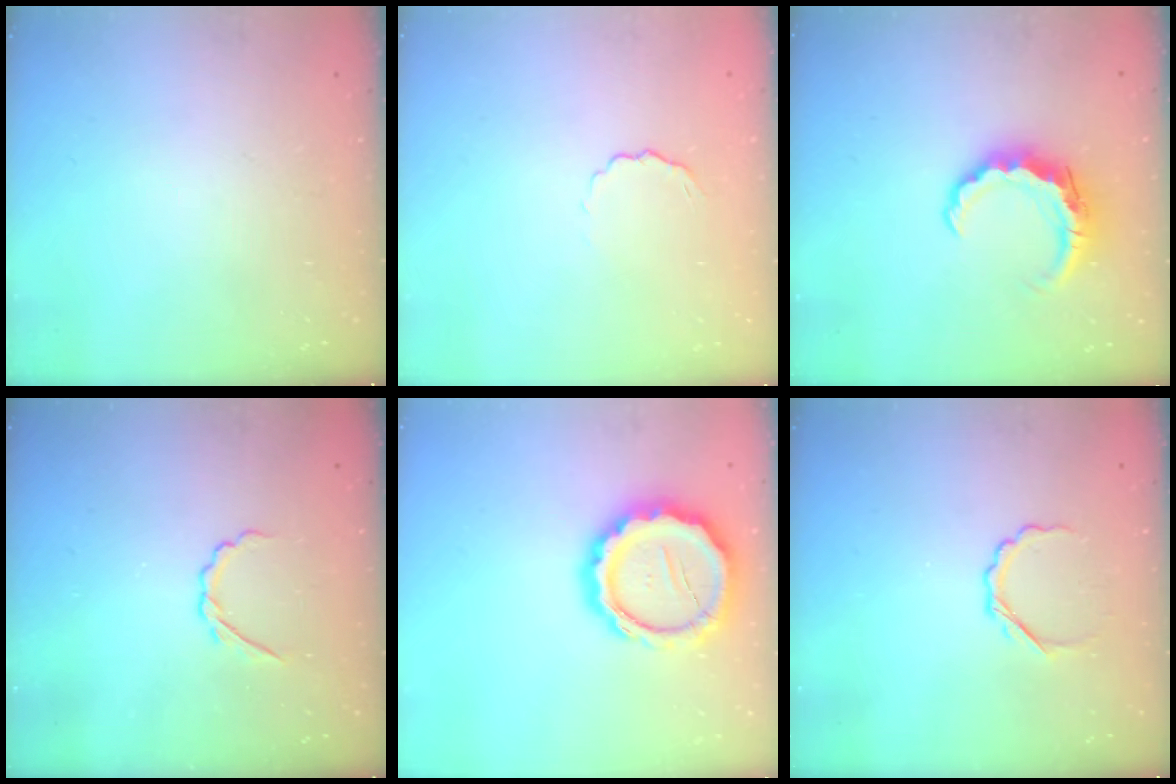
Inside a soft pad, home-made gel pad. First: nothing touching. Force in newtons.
{"total": 3.4, "press": 3.3, "slide": 0.8}
{"total": 7.8, "press": 7.7, "slide": 1.4}
{"total": 2.6, "press": 2.5, "slide": 0.8}
{"total": 17.5, "press": 17.2, "slide": 3.3}
{"total": 4.1, "press": 3.9, "slide": 1.1}